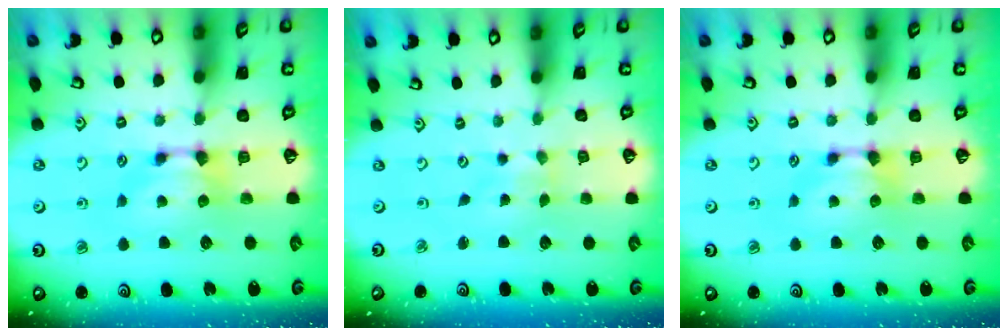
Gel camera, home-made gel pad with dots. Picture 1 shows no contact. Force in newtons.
{"total": 4.1, "press": 4.0, "slide": 0.6}
{"total": 0.0}